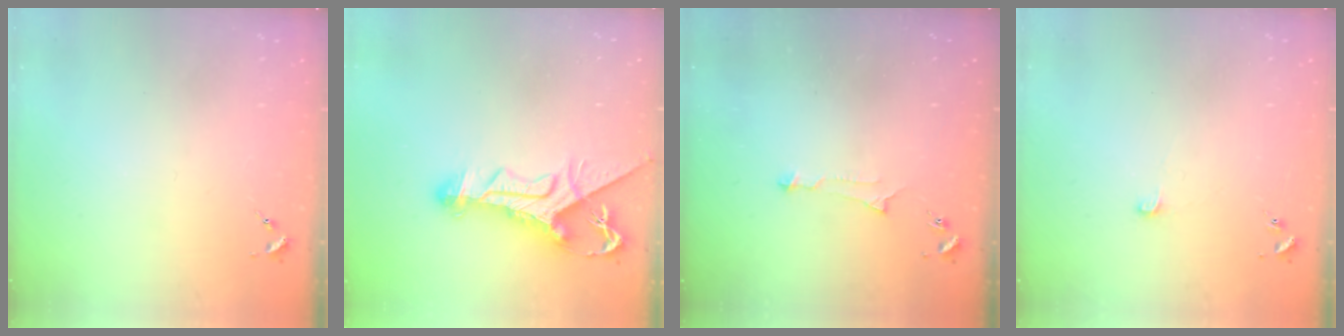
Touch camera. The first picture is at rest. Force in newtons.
{"total": 12.5, "press": 12.4, "slide": 1.3}
{"total": 5.1, "press": 5.1, "slide": 0.3}
{"total": 3.5, "press": 3.5, "slide": 0.3}